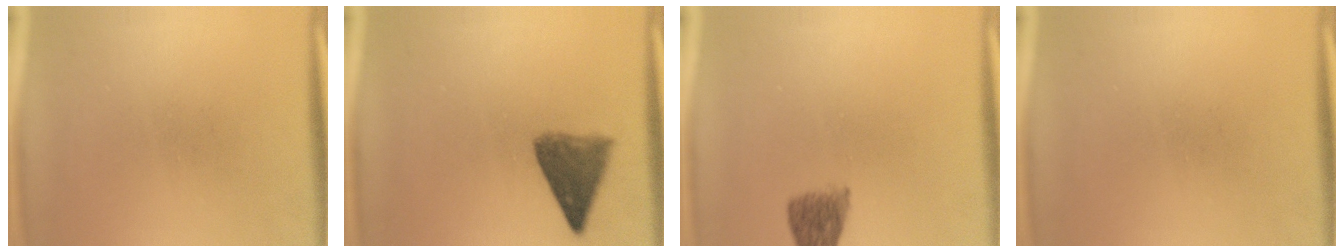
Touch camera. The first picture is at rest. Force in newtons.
{"total": 6.5}
{"total": 4.7}
{"total": 0.0}